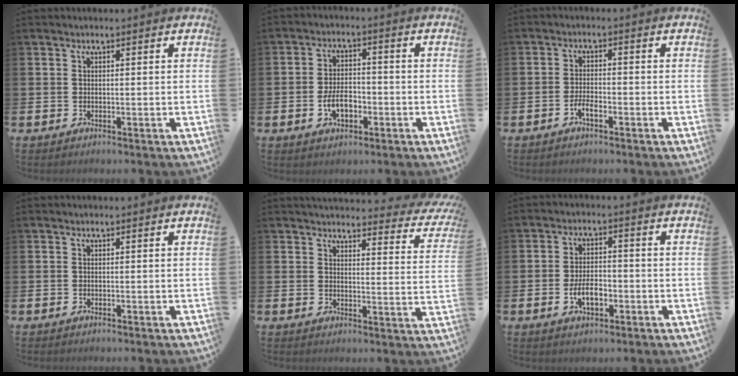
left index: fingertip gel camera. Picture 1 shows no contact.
{"total": 4.5, "force": [-1.5, 2.6, 3.5], "torque": [-0.054, 0.007, -0.028]}
{"total": 2.0, "force": [-1.1, 0.6, 1.5], "torque": [-0.031, 0.005, -0.021]}
{"total": 0.0}
{"total": 3.6, "force": [3.3, 1.1, 0.9], "torque": [-0.016, -0.030, 0.050]}
{"total": 4.3, "force": [-1.3, 2.2, 3.4], "torque": [-0.046, 0.002, -0.026]}